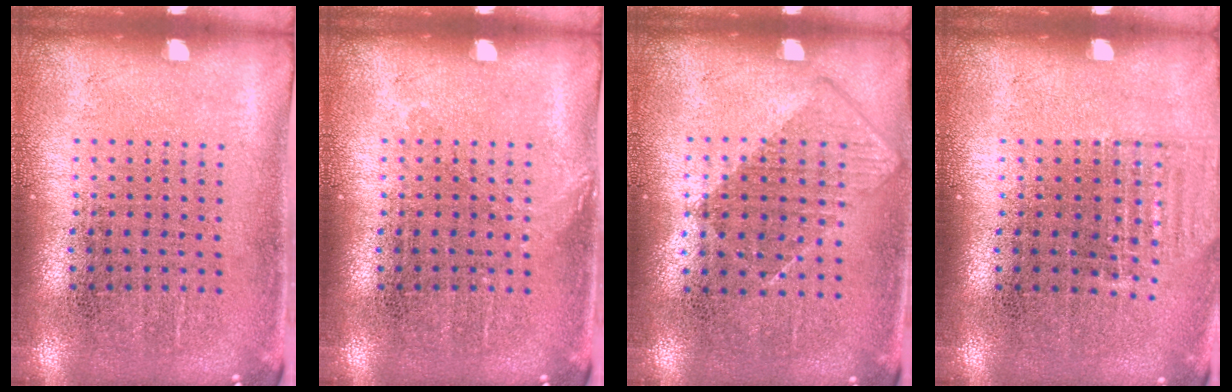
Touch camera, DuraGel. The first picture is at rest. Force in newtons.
{"total": 0.6, "press": 0.6, "slide": 0.1}
{"total": 0.8, "press": 0.7, "slide": 0.4}
{"total": 0.9, "press": 0.9, "slide": 0.1}